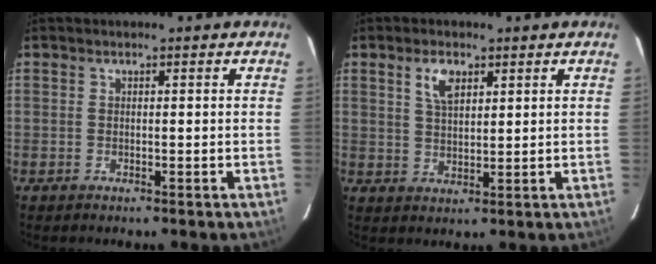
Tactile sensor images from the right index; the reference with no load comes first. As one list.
[{"total": 4.8, "force": [2.5, 2.3, 3.4], "torque": [-0.061, 0.009, 0.048]}]